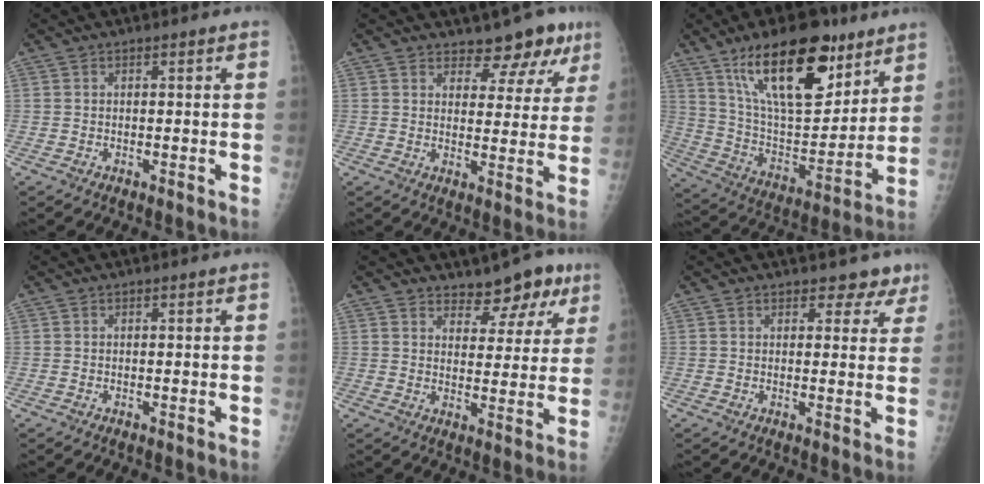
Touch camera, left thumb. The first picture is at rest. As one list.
[{"total": 8.2, "force": [6.5, 4.1, 2.7], "torque": [0.001, -0.041, 0.073]}, {"total": 23.8, "force": [14.3, 10.1, 16.2], "torque": [-0.223, -0.059, 0.251]}, {"total": 0.0}, {"total": 7.6, "force": [5.7, 4.0, 2.9], "torque": [-0.001, -0.037, 0.073]}, {"total": 4.4, "force": [3.6, 2.5, 0.6], "torque": [0.026, -0.020, 0.032]}]